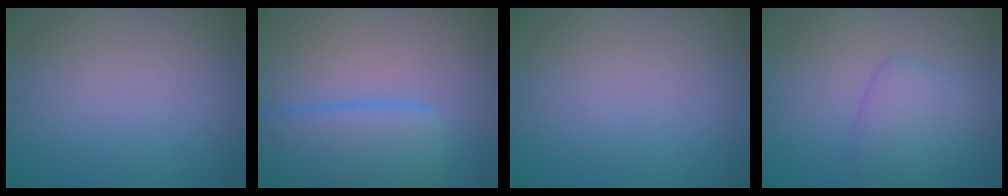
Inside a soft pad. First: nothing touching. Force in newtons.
{"total": 6.5, "press": 6.5, "slide": 0.3}
{"total": 0.0}
{"total": 3.0, "press": 3.0, "slide": 0.2}